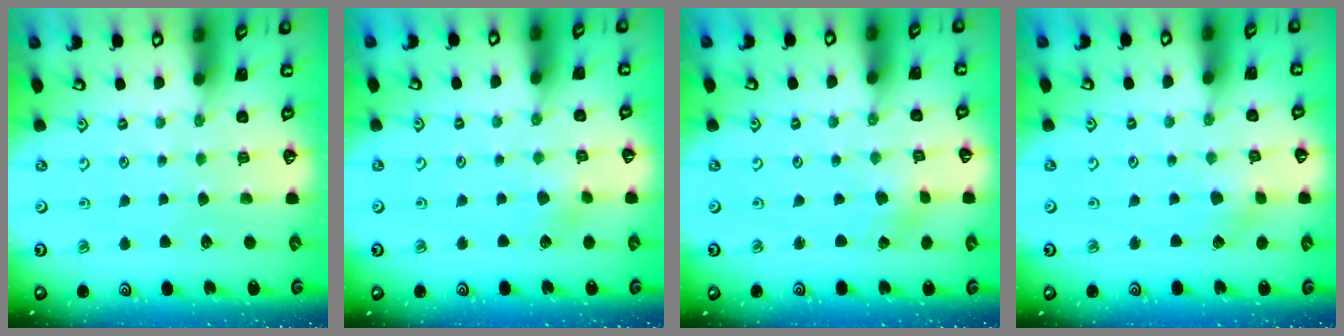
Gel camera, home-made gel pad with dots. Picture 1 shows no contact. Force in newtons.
{"total": 3.4, "press": 3.4, "slide": 0.3}
{"total": 0.0}
{"total": 2.4, "press": 2.3, "slide": 0.6}